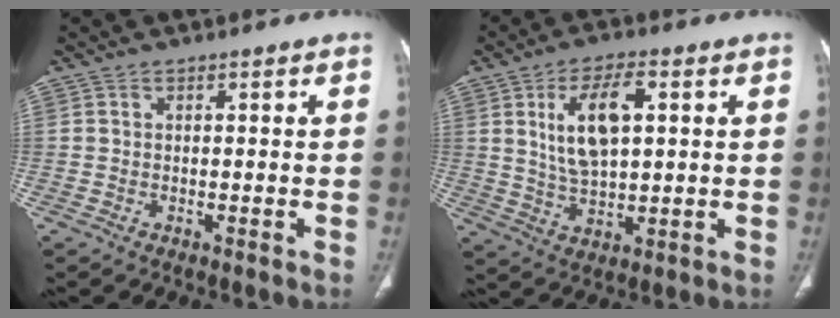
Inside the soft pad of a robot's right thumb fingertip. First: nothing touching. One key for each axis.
{"total": 11.3, "fx": 2.9, "fy": 5.2, "fz": 9.6, "tx": -0.170, "ty": -0.003, "tz": 0.056}